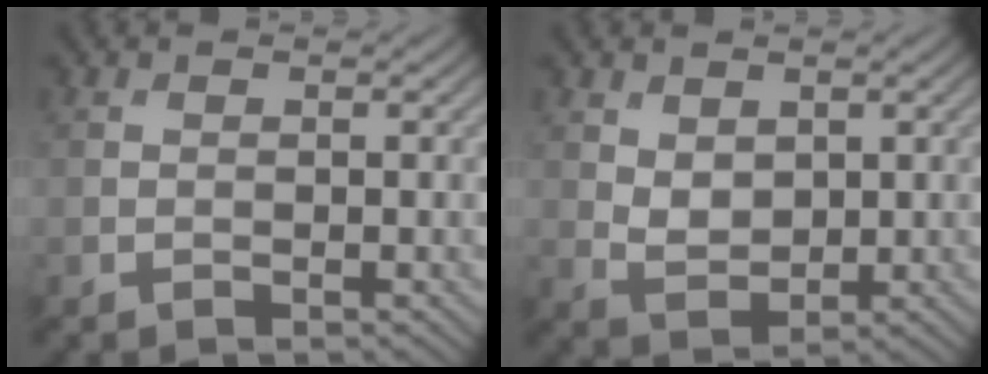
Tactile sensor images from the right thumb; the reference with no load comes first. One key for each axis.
{"total": 3.2, "fx": 1.4, "fy": 2.2, "fz": 1.9, "tx": -0.048, "ty": -0.005, "tz": 0.031}